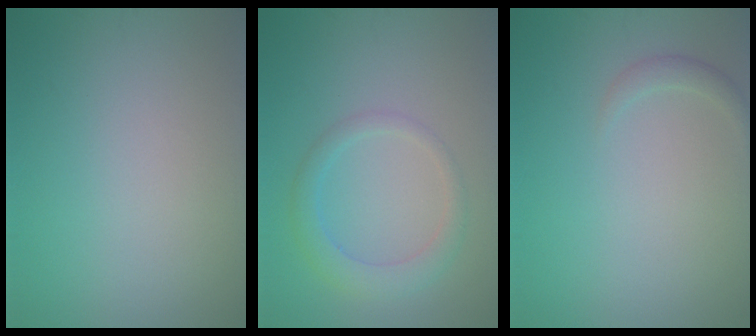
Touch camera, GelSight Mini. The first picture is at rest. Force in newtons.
{"total": 2.6, "press": 2.6, "slide": 0.0}
{"total": 1.0, "press": 1.0, "slide": 0.0}